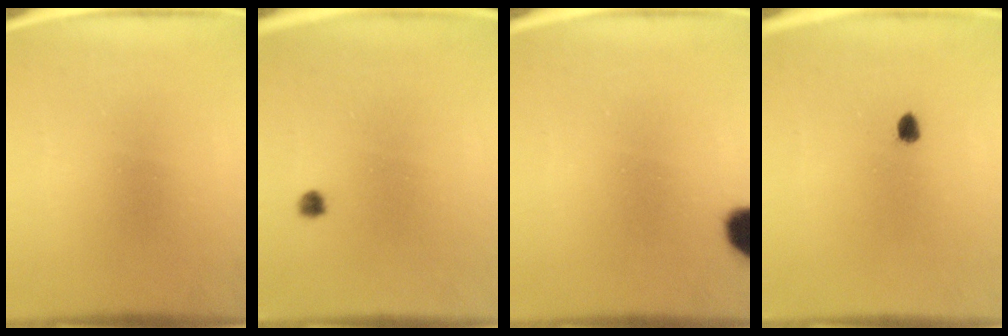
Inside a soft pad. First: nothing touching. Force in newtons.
{"total": 1.2}
{"total": 7.4}
{"total": 1.5}